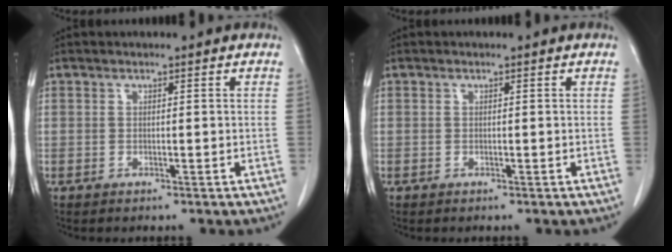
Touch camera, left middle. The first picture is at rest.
{"total": 0.0}